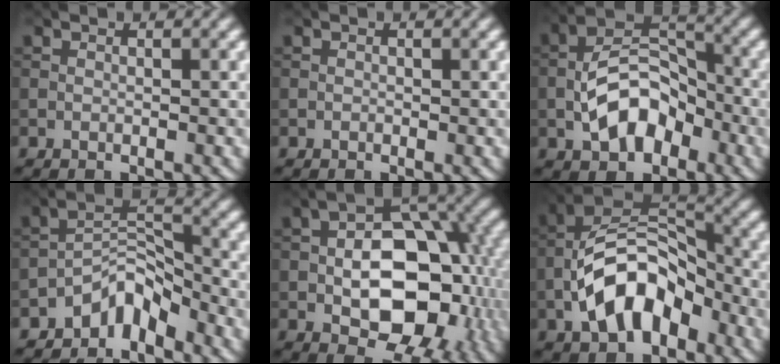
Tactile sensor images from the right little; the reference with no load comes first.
{"total": 0.0}
{"total": 6.9, "force": [-2.4, 4.1, 5.0], "torque": [-0.082, 0.012, -0.048]}
{"total": 3.7, "force": [-2.8, 1.5, 1.9], "torque": [-0.024, 0.020, -0.056]}
{"total": 12.3, "force": [-1.2, 7.6, 9.6], "torque": [-0.137, -0.001, -0.013]}
{"total": 9.0, "force": [-3.1, 5.2, 6.7], "torque": [-0.120, 0.017, -0.065]}